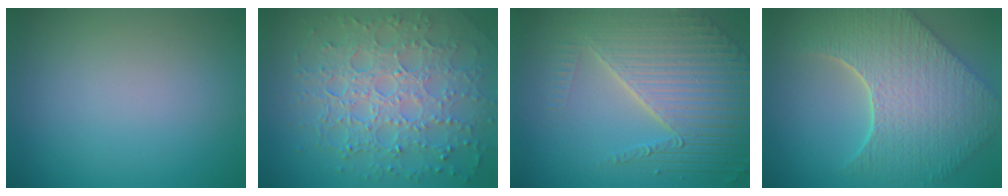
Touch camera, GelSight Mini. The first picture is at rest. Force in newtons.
{"total": 7.7, "press": 5.4, "slide": 5.5}
{"total": 8.2, "press": 5.7, "slide": 5.9}
{"total": 9.8, "press": 7.0, "slide": 6.9}